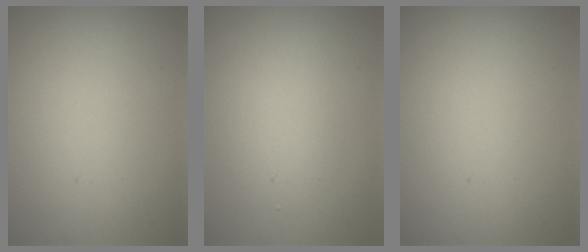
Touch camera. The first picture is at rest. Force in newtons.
{"total": 2.5, "press": 2.5, "slide": 0.1}
{"total": 0.0}